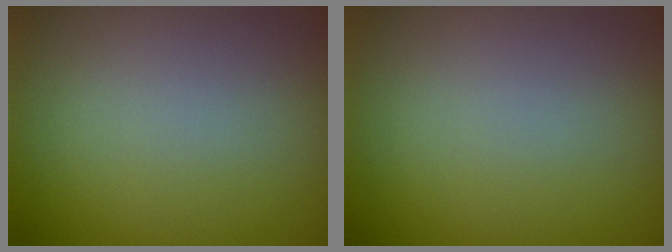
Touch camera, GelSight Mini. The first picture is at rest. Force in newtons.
{"total": 0.0}